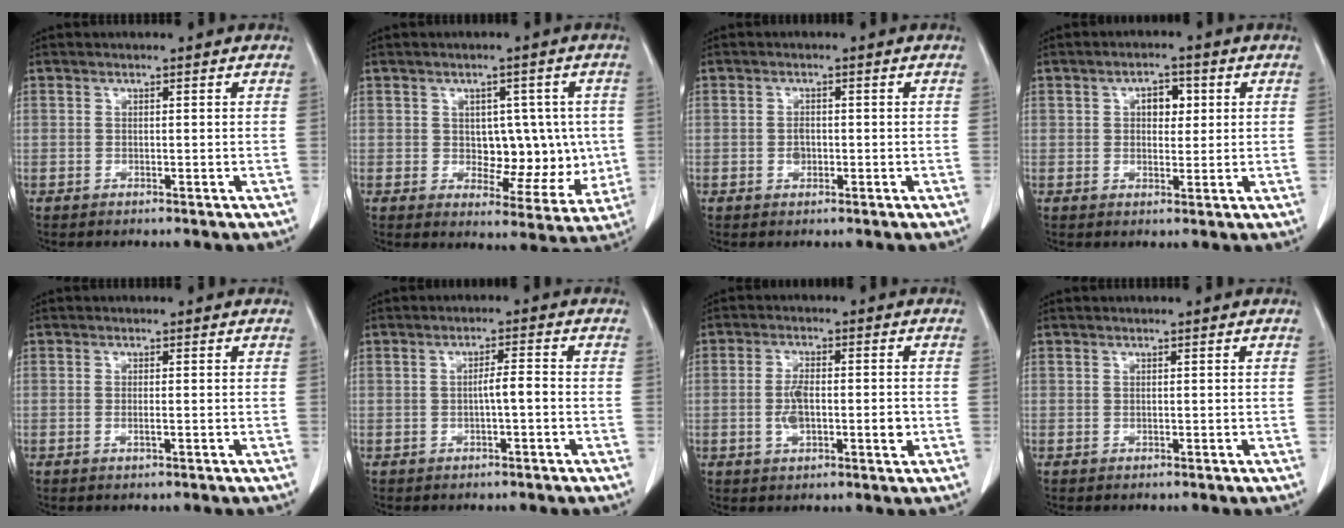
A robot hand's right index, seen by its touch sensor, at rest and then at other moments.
{"total": 8.7, "force": [0.3, 5.4, 6.8], "torque": [-0.067, 0.014, 0.018]}
{"total": 1.5, "force": [-0.3, 1.2, 1.0], "torque": [-0.017, 0.003, -0.002]}
{"total": 3.7, "force": [1.0, 2.2, 2.8], "torque": [-0.042, 0.010, 0.015]}
{"total": 0.9, "force": [-0.3, 0.1, 0.9], "torque": [-0.019, -0.002, -0.003]}
{"total": 2.6, "force": [-0.6, 0.1, 2.5], "torque": [-0.039, 0.004, -0.012]}
{"total": 6.2, "force": [-0.9, 2.2, 5.8], "torque": [-0.109, 0.003, -0.014]}
{"total": 0.0}